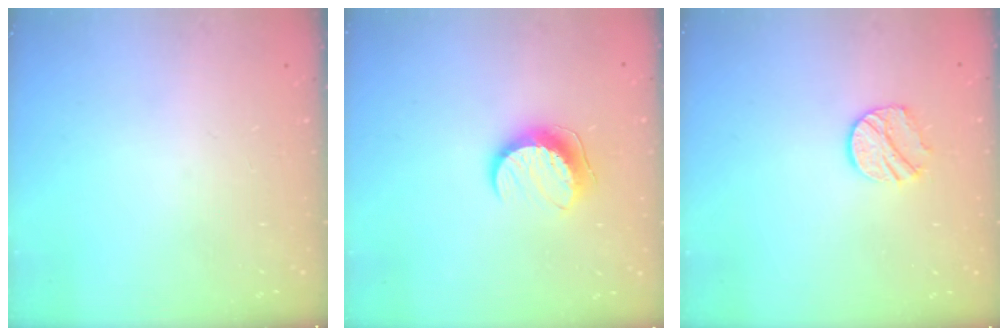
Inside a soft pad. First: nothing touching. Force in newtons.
{"total": 9.8, "press": 9.8, "slide": 0.5}
{"total": 8.7, "press": 8.7, "slide": 0.2}